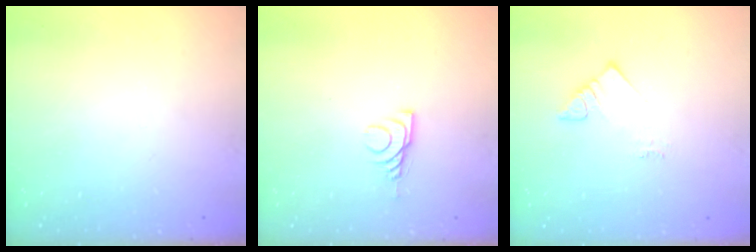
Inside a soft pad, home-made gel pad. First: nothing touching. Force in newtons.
{"total": 6.3, "press": 6.3, "slide": 0.9}
{"total": 4.0, "press": 3.9, "slide": 0.3}